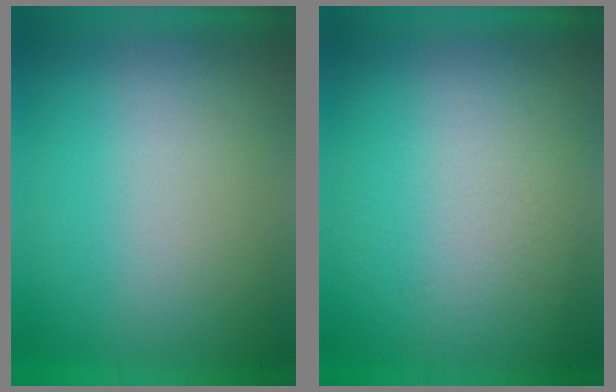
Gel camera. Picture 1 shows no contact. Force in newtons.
{"total": 2.6}